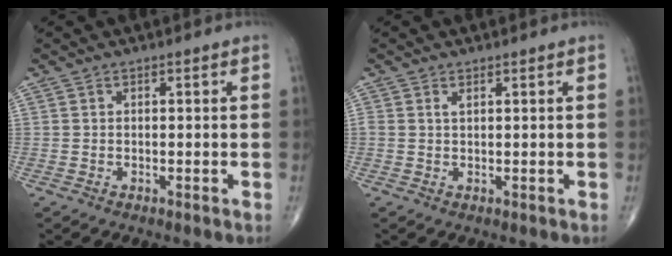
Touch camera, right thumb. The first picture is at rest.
{"total": 0.7, "force": [0.4, 0.3, 0.5], "torque": [-0.011, 0.003, 0.008]}